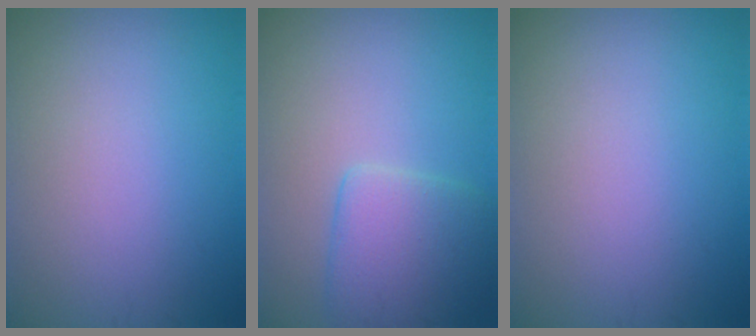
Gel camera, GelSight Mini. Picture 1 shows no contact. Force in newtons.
{"total": 4.4, "press": 4.4, "slide": 0.4}
{"total": 0.0}